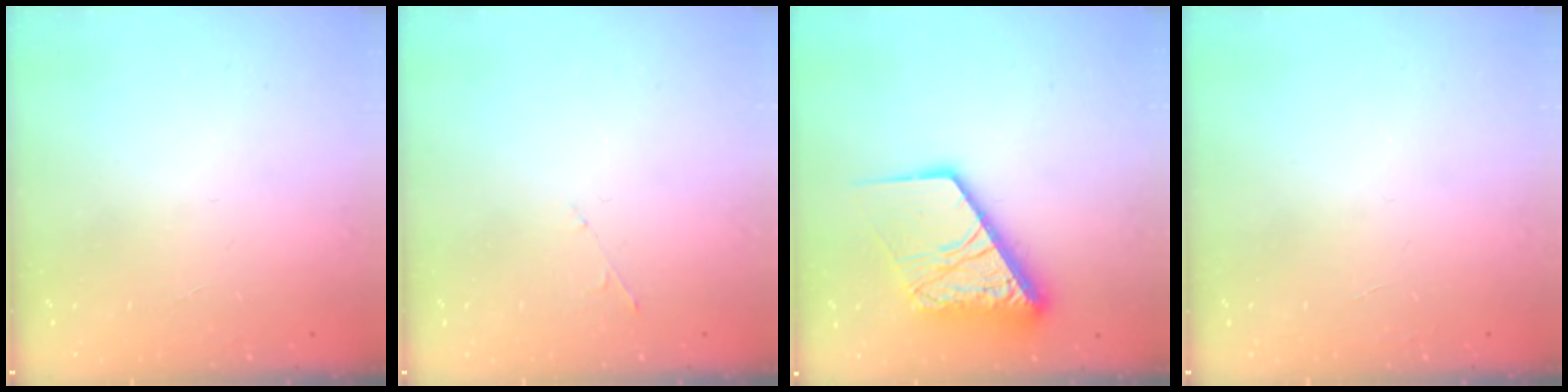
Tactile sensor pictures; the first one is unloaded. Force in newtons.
{"total": 3.0, "press": 3.0, "slide": 0.5}
{"total": 18.1, "press": 17.9, "slide": 2.1}
{"total": 0.0}